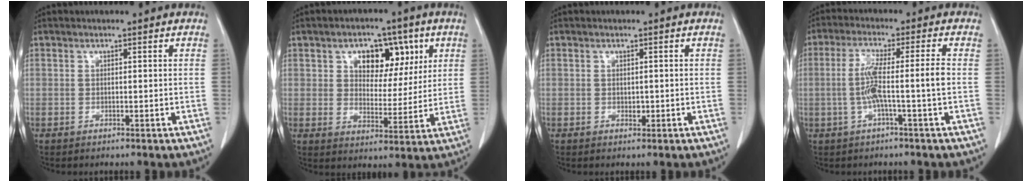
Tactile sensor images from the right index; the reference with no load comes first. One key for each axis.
{"total": 9.5, "fx": 3.9, "fy": 5.9, "fz": 6.3, "tx": -0.084, "ty": 0.021, "tz": 0.065}
{"total": 0.8, "fx": -0.1, "fy": 0.6, "fz": 0.5, "tx": -0.007, "ty": 0.000, "tz": -0.001}
{"total": 6.6, "fx": -1.2, "fy": -0.7, "fz": 6.5, "tx": -0.129, "ty": 0.012, "tz": -0.019}